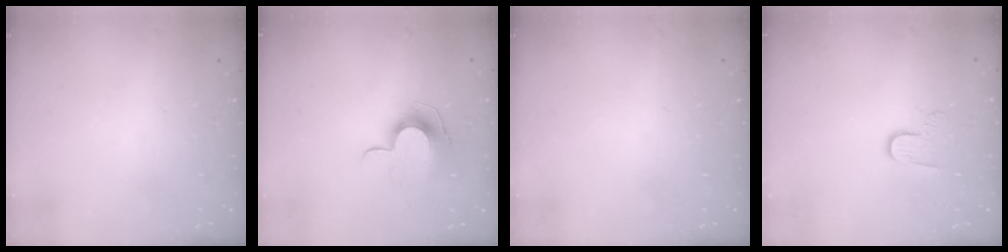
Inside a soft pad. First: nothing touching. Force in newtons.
{"total": 11.2, "press": 11.1, "slide": 0.5}
{"total": 0.0}
{"total": 6.5, "press": 6.4, "slide": 0.6}